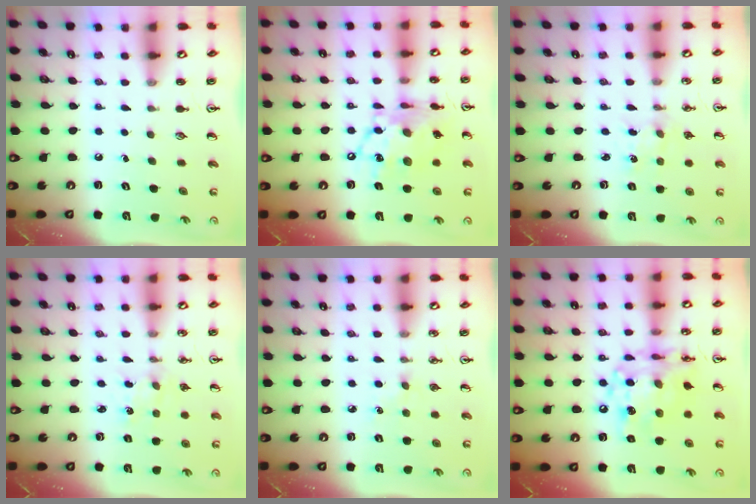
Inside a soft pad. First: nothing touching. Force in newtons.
{"total": 14.8, "press": 14.7, "slide": 1.4}
{"total": 0.5, "press": 0.5, "slide": 0.2}
{"total": 0.5, "press": 0.5, "slide": 0.2}
{"total": 2.7, "press": 2.7, "slide": 0.4}
{"total": 15.0, "press": 14.9, "slide": 1.2}